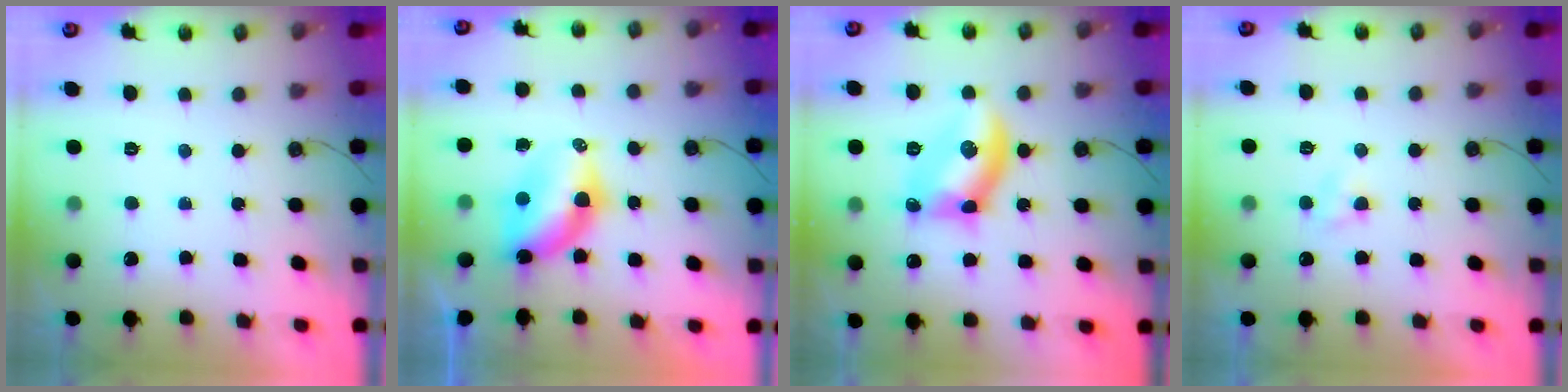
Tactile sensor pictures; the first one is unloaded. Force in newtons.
{"total": 10.6, "press": 9.9, "slide": 3.9}
{"total": 12.0, "press": 12.0, "slide": 0.5}
{"total": 2.9, "press": 2.8, "slide": 0.5}